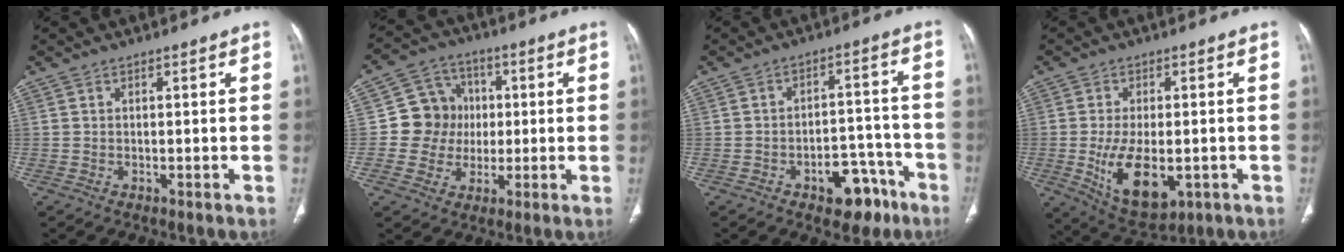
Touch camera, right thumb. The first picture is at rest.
{"total": 10.4, "force": [0.2, 9.8, 3.6], "torque": [-0.013, 0.015, -0.002]}
{"total": 10.0, "force": [-5.8, 5.8, 5.8], "torque": [-0.043, 0.053, -0.073]}
{"total": 12.0, "force": [-2.7, 6.2, 9.9], "torque": [-0.160, -0.012, -0.028]}